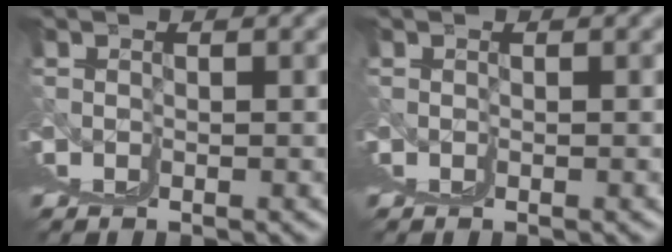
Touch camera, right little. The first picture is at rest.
{"total": 0.0}